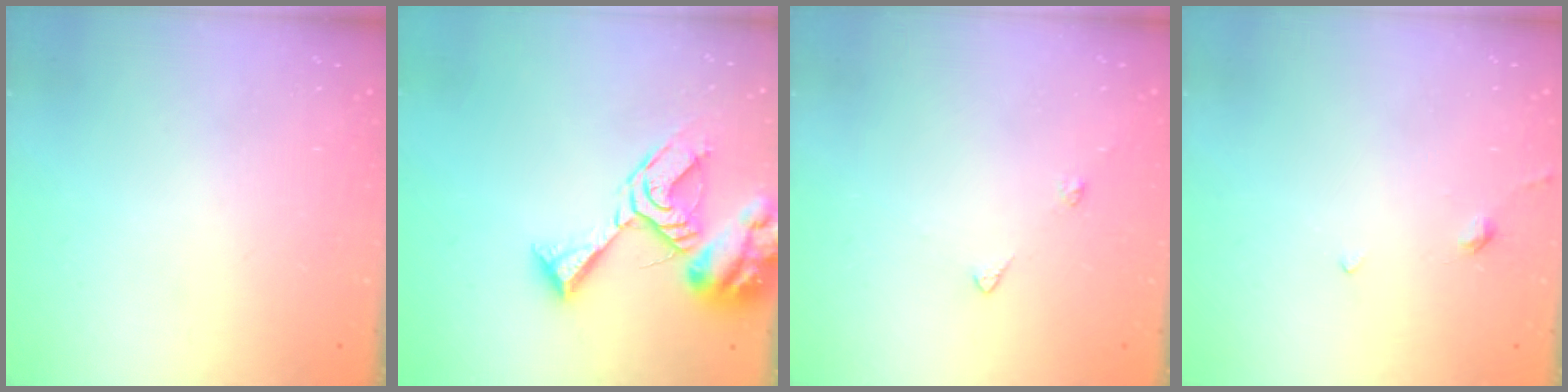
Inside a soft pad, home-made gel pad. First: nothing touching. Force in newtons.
{"total": 14.0, "press": 13.9, "slide": 1.4}
{"total": 5.5, "press": 5.5, "slide": 0.7}
{"total": 1.7, "press": 1.6, "slide": 0.5}